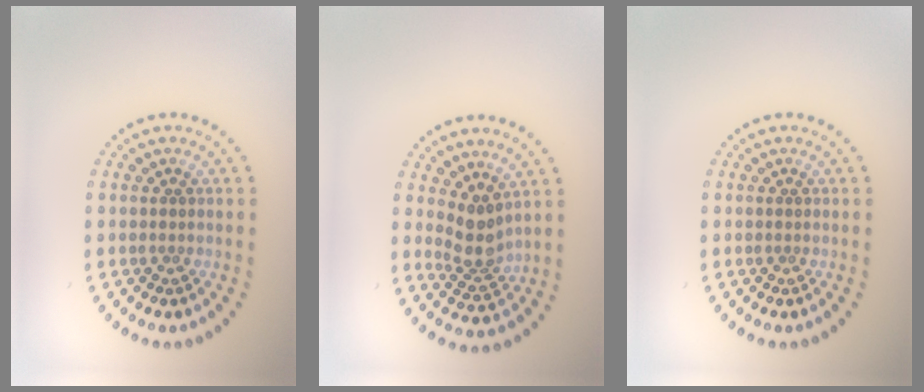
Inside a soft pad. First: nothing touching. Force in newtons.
{"total": 2.7, "press": 2.0, "slide": 1.8}
{"total": 0.0}